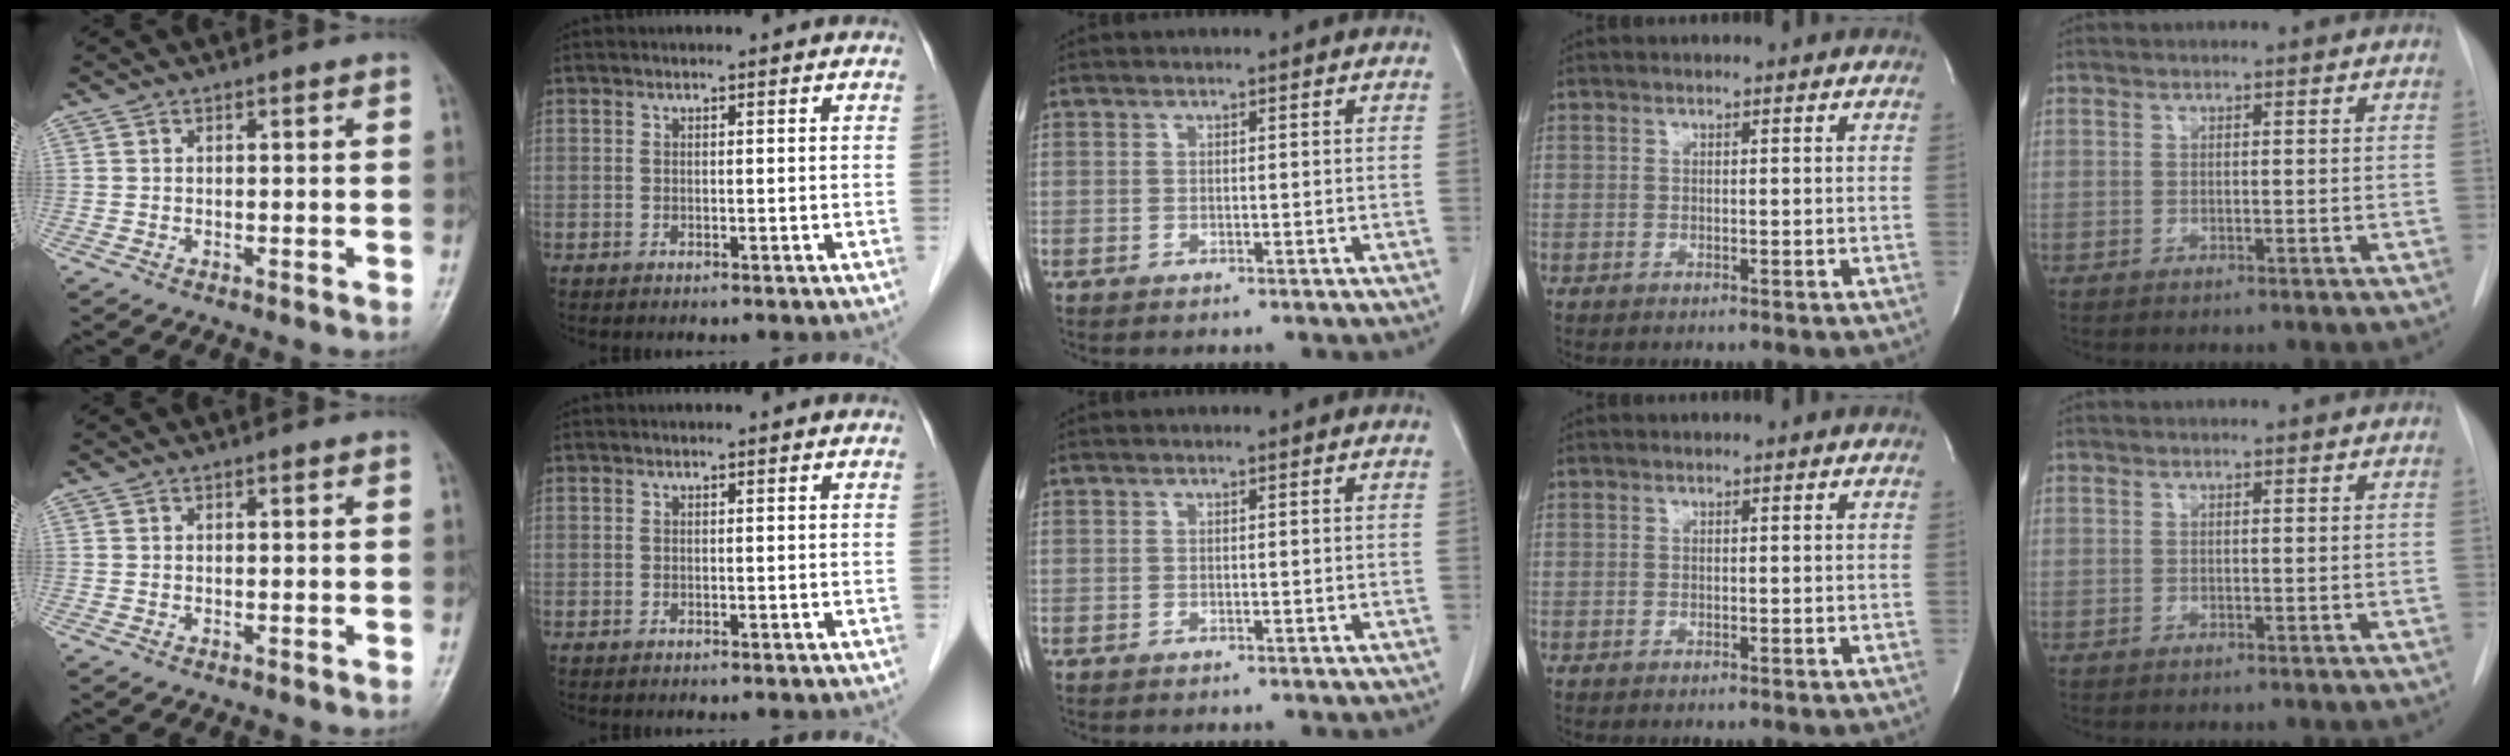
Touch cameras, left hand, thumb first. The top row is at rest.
{}